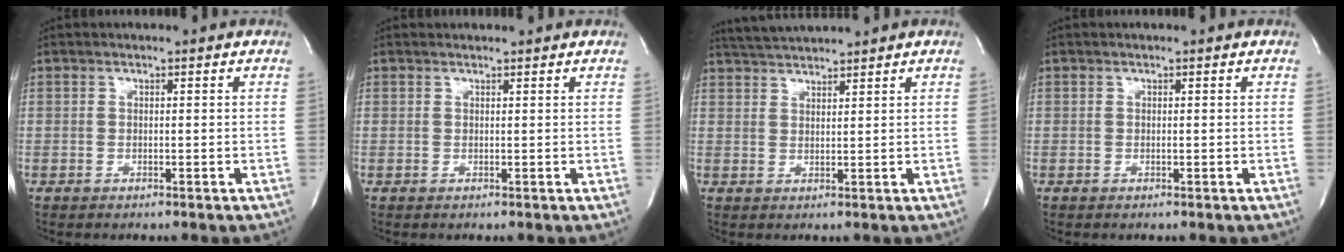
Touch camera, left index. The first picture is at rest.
{"total": 1.7, "force": [1.7, 0.2, 0.1], "torque": [-0.011, 0.005, 0.018]}
{"total": 4.9, "force": [4.7, -0.4, 1.3], "torque": [-0.030, 0.021, 0.089]}
{"total": 0.0}